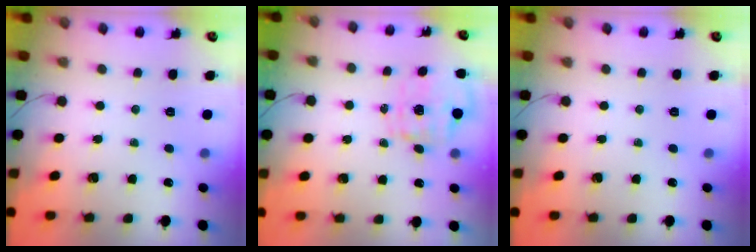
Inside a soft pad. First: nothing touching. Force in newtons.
{"total": 1.6, "press": 1.5, "slide": 0.5}
{"total": 0.0}